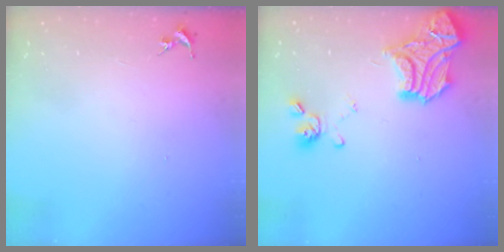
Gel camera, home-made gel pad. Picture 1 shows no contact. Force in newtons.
{"total": 22.7, "press": 22.6, "slide": 2.1}